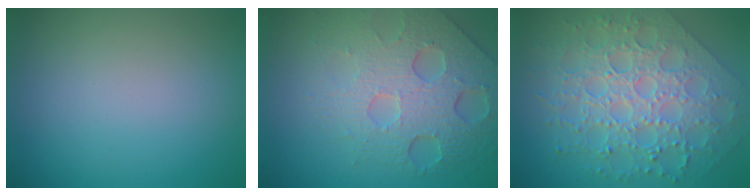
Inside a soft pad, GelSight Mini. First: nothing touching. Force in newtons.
{"total": 7.6, "press": 5.2, "slide": 5.5}
{"total": 8.3, "press": 6.1, "slide": 5.6}